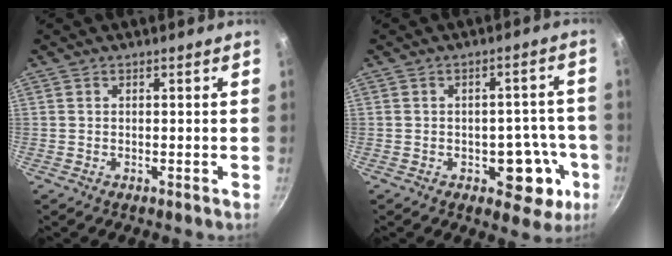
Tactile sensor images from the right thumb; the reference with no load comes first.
{"total": 10.3, "force": [-3.5, 6.3, 7.4], "torque": [-0.033, 0.026, -0.040]}